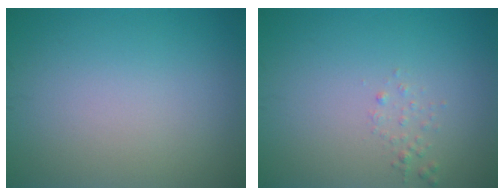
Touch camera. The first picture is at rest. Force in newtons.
{"total": 0.8, "press": 0.8, "slide": 0.1}